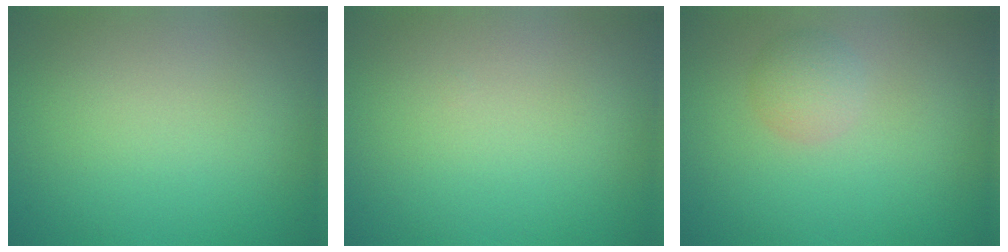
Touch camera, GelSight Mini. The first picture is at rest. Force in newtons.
{"total": 0.0}
{"total": 2.1, "press": 2.1, "slide": 0.1}